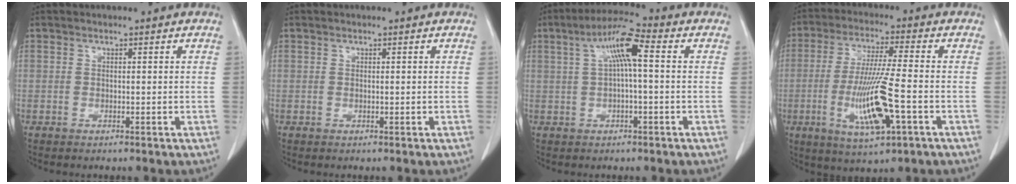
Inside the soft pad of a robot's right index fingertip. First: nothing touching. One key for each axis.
{"total": 0.0}
{"total": 7.0, "fx": 1.3, "fy": 0.7, "fz": 6.9, "tx": -0.127, "ty": 0.024, "tz": 0.022}
{"total": 12.3, "fx": -3.6, "fy": 0.8, "fz": 11.8, "tx": -0.232, "ty": -0.018, "tz": -0.064}